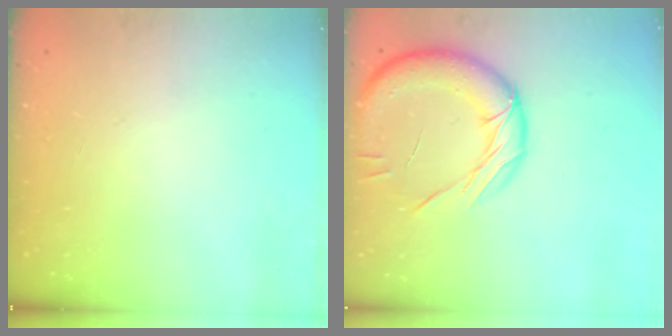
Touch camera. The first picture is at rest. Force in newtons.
{"total": 15.2, "press": 15.1, "slide": 1.7}